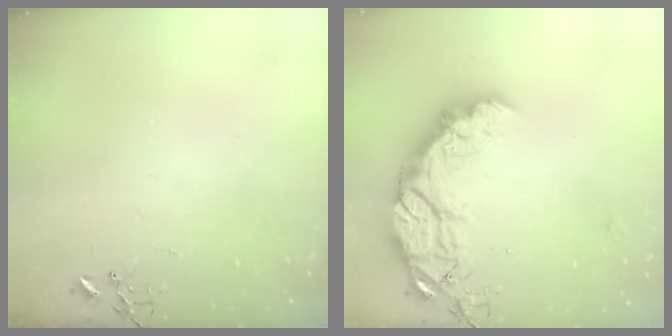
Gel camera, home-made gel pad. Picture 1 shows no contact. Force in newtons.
{"total": 19.2, "press": 19.1, "slide": 1.5}